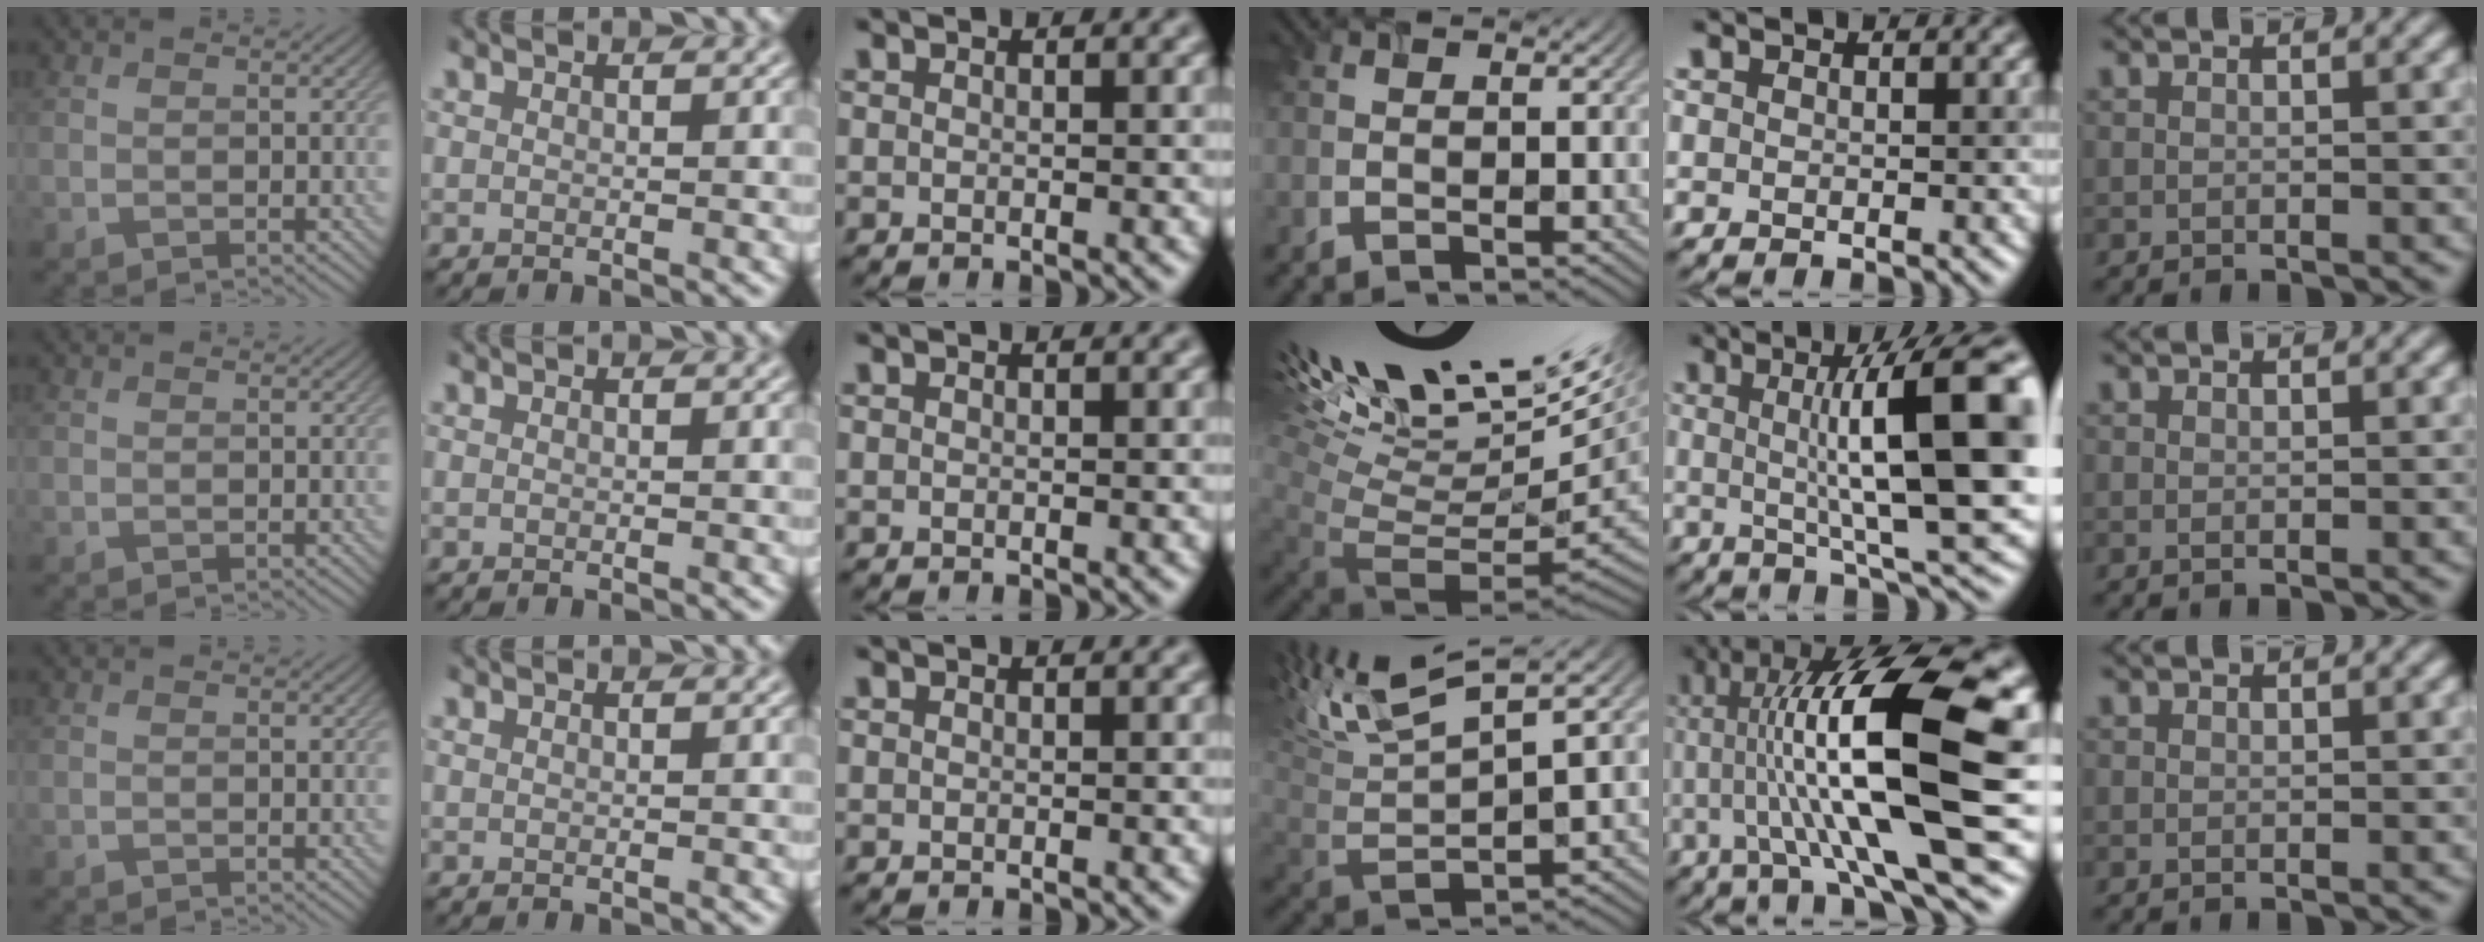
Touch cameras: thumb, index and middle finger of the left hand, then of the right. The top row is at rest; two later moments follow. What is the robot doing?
{"motion": "screw", "object": "timer"}